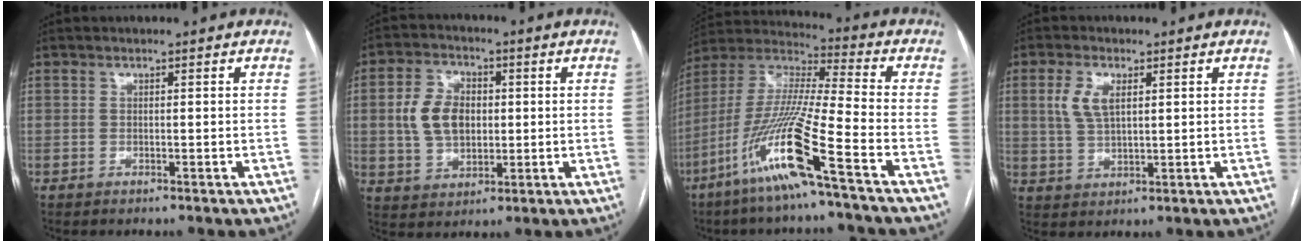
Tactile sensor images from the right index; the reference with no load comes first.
{"total": 8.8, "force": [0.8, 6.1, 6.3], "torque": [-0.136, 0.019, 0.022]}
{"total": 16.6, "force": [-8.5, -1.0, 14.2], "torque": [-0.299, -0.028, -0.170]}
{"total": 5.4, "force": [1.9, 2.5, 4.4], "torque": [-0.102, 0.008, 0.042]}